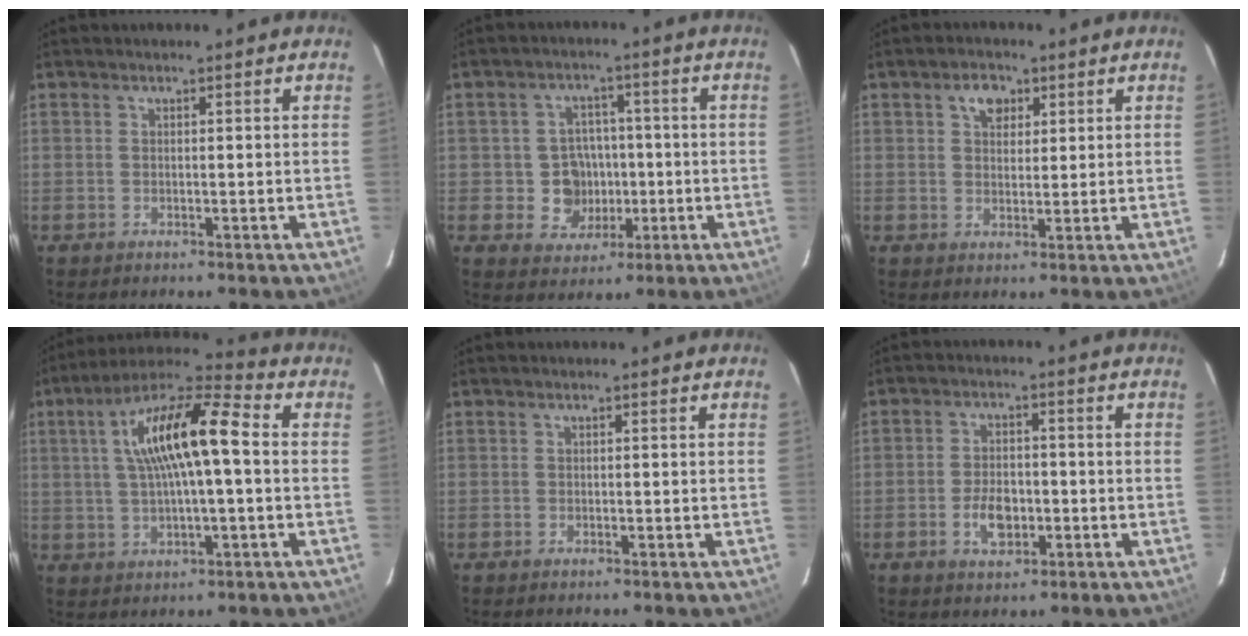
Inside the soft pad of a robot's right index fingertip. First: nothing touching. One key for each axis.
{"total": 7.2, "fx": -1.1, "fy": 6.9, "fz": 1.8, "tx": -0.044, "ty": 0.017, "tz": -0.007}
{"total": 4.1, "fx": 1.9, "fy": 2.9, "fz": 2.1, "tx": -0.029, "ty": 0.011, "tz": 0.035}
{"total": 15.1, "fx": 2.1, "fy": 3.6, "fz": 14.6, "tx": -0.260, "ty": 0.025, "tz": 0.031}
{"total": 0.0}
{"total": 5.9, "fx": -2.0, "fy": 3.5, "fz": 4.3, "tx": -0.085, "ty": 0.004, "tz": -0.029}